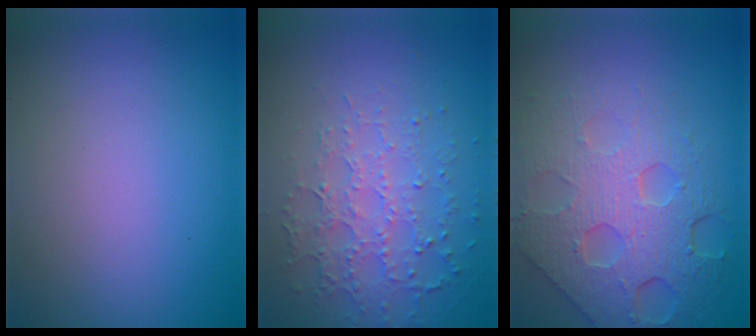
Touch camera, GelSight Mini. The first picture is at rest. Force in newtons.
{"total": 3.8, "press": 3.4, "slide": 1.7}
{"total": 8.0, "press": 5.5, "slide": 5.9}